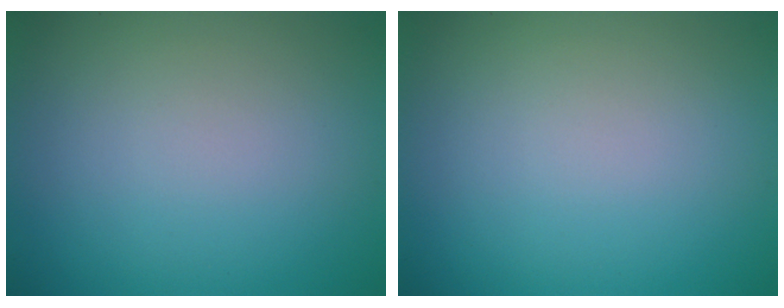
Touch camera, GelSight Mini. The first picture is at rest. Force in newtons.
{"total": 0.0}